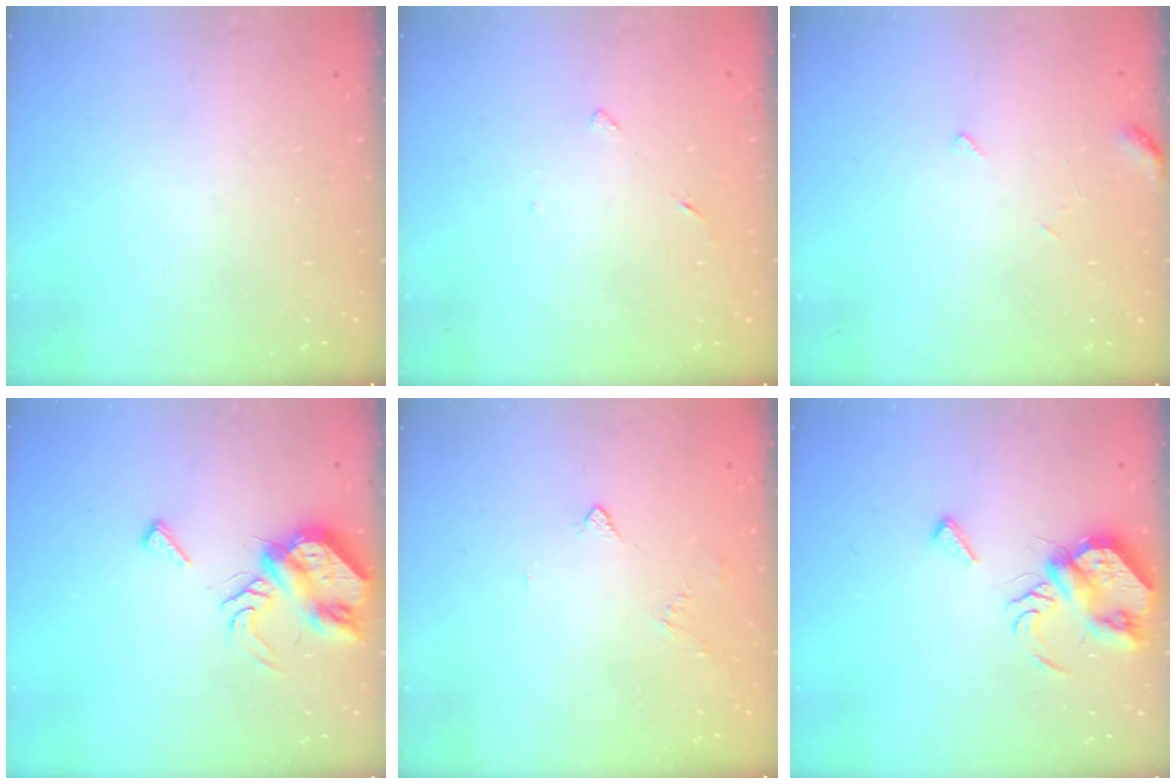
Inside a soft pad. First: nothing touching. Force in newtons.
{"total": 2.7, "press": 2.6, "slide": 0.3}
{"total": 5.4, "press": 5.4, "slide": 0.5}
{"total": 9.3, "press": 9.3, "slide": 0.5}
{"total": 3.9, "press": 3.8, "slide": 0.7}
{"total": 8.4, "press": 8.3, "slide": 0.6}